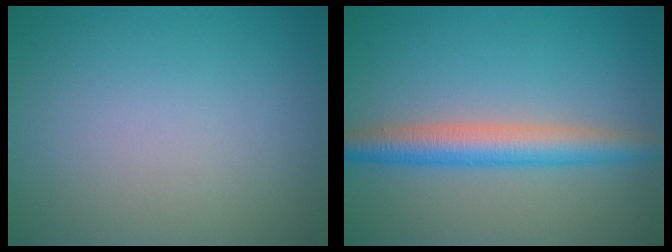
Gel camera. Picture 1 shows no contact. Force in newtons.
{"total": 4.3, "press": 4.3, "slide": 0.1}